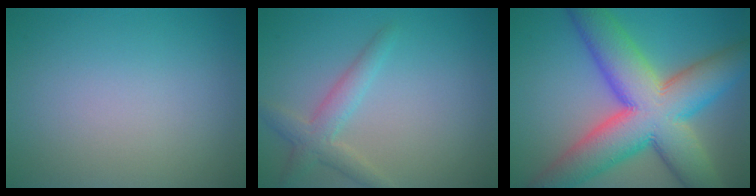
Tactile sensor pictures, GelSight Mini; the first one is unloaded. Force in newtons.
{"total": 2.8, "press": 2.8, "slide": 0.1}
{"total": 13.6, "press": 13.6, "slide": 0.5}